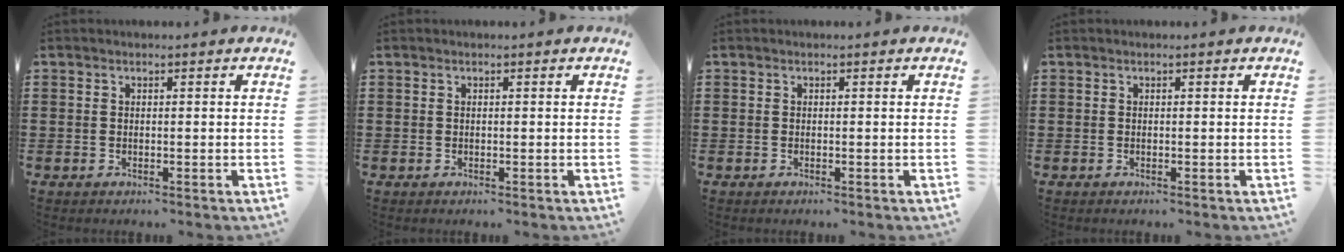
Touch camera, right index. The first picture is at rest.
{"total": 0.0}
{"total": 0.0}
{"total": 0.0}